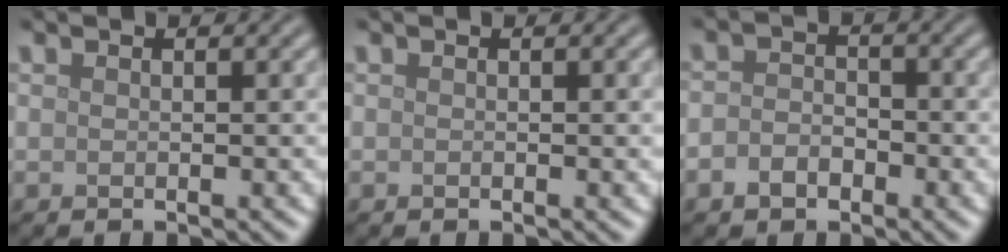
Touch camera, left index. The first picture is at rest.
{"total": 0.7, "force": [0.0, 0.1, 0.7], "torque": [-0.009, 0.000, 0.000]}
{"total": 2.4, "force": [-1.2, 1.7, 1.2], "torque": [-0.023, 0.001, -0.026]}